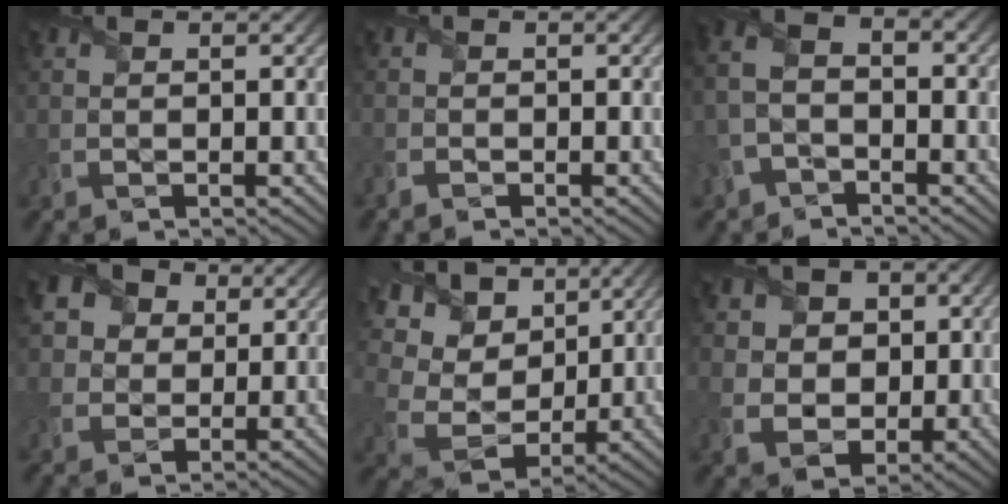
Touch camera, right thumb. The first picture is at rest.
{"total": 1.4, "force": [-1.1, 0.5, 0.5], "torque": [-0.016, -0.004, -0.026]}
{"total": 5.4, "force": [-2.0, 3.3, 3.8], "torque": [-0.098, 0.005, -0.055]}
{"total": 11.1, "force": [5.6, 8.2, 5.0], "torque": [-0.165, 0.025, 0.112]}
{"total": 14.0, "force": [6.0, 9.8, 7.9], "torque": [-0.230, 0.028, 0.118]}
{"total": 8.8, "force": [1.5, 7.7, 4.2], "torque": [-0.109, 0.005, 0.009]}